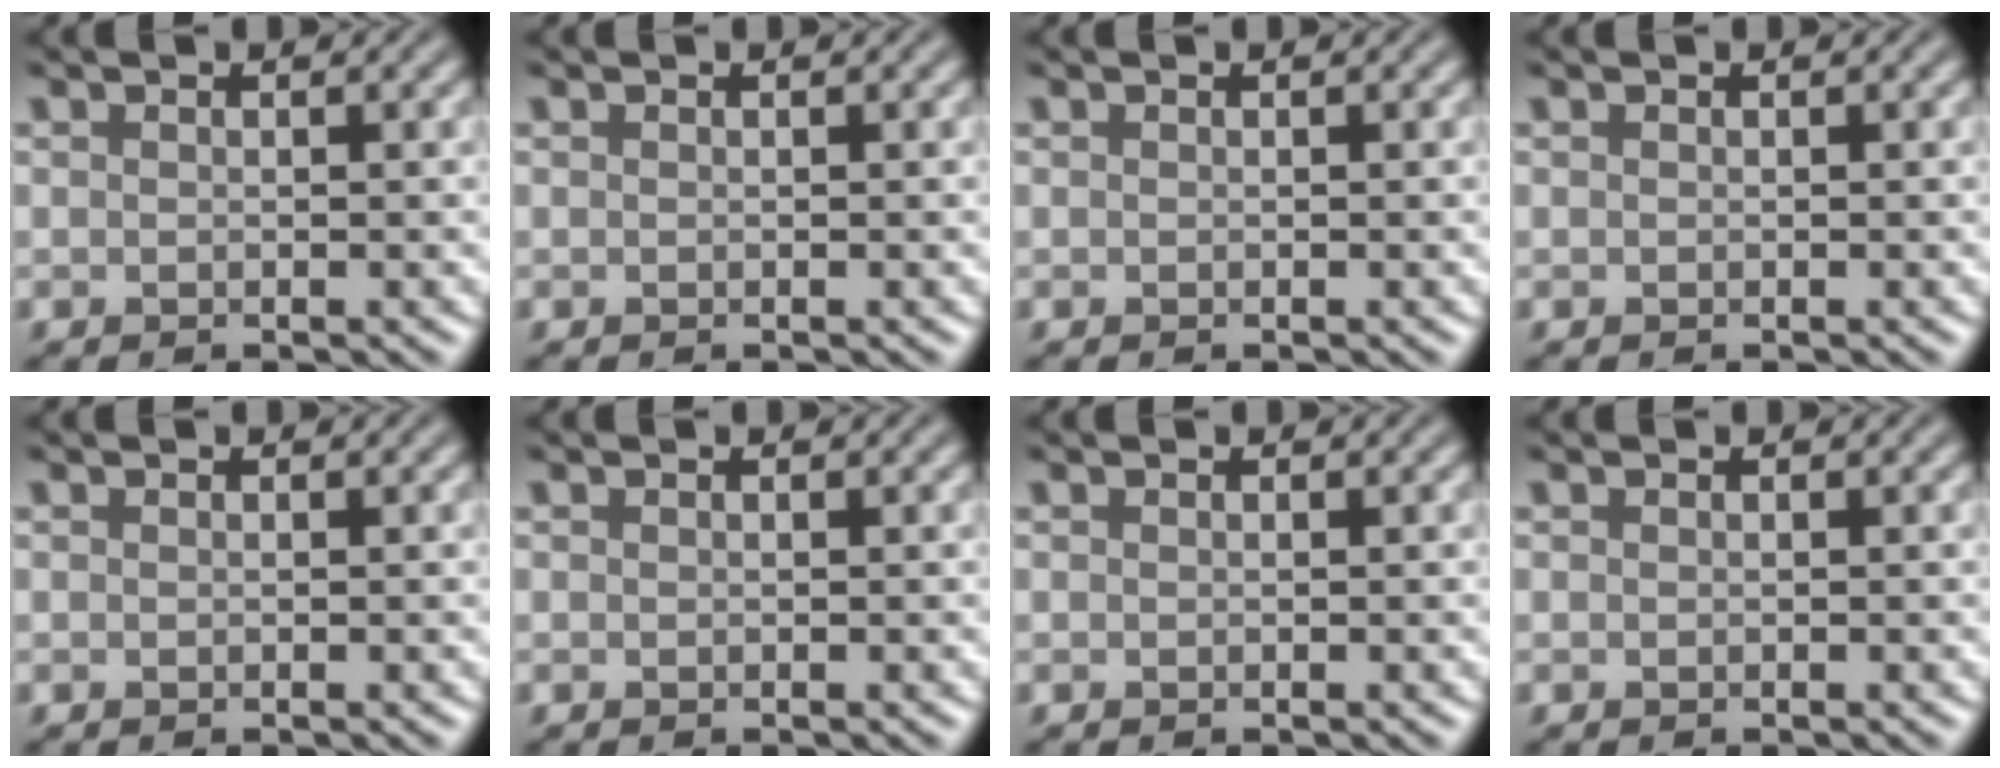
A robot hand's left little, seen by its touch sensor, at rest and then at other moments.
{"total": 0.0}
{"total": 0.0}
{"total": 0.0}
{"total": 0.0}
{"total": 0.0}
{"total": 0.0}
{"total": 0.0}